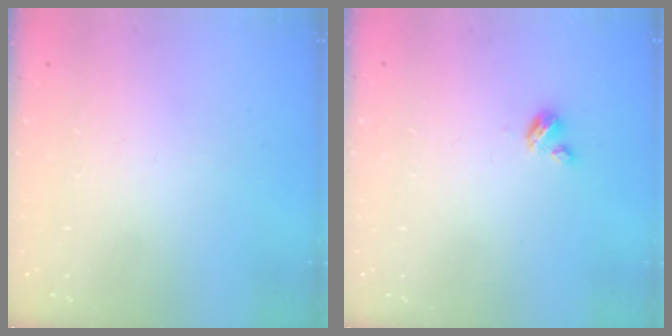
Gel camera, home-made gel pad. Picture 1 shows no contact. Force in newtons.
{"total": 2.7, "press": 2.7, "slide": 0.3}